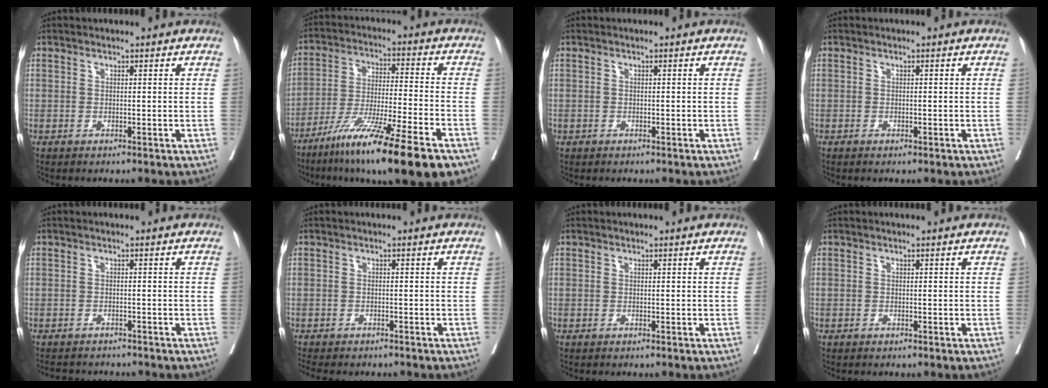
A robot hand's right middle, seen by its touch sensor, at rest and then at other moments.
{"total": 18.4, "force": [-12.0, 0.2, 14.0], "torque": [-0.211, -0.048, -0.204]}
{"total": 0.0}
{"total": 0.9, "force": [-0.6, 0.3, 0.6], "torque": [-0.010, -0.001, -0.006]}
{"total": 5.6, "force": [-5.3, 1.6, 1.1], "torque": [-0.007, -0.005, -0.072]}
{"total": 7.3, "force": [-6.4, 2.3, 2.8], "torque": [-0.039, -0.005, -0.088]}
{"total": 0.0}
{"total": 0.0}